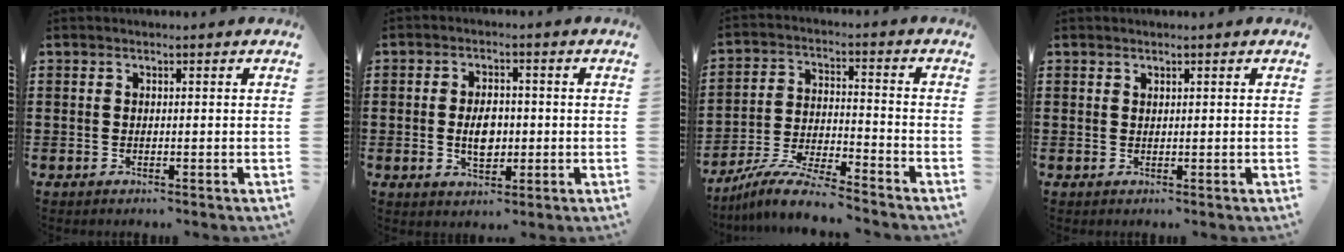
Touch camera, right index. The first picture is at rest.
{"total": 4.7, "force": [-0.5, 2.8, 3.8], "torque": [-0.058, 0.000, -0.013]}
{"total": 8.7, "force": [-8.1, 0.4, 3.1], "torque": [-0.066, 0.009, -0.161]}
{"total": 0.6, "force": [0.5, 0.3, 0.1], "torque": [-0.003, 0.001, 0.009]}